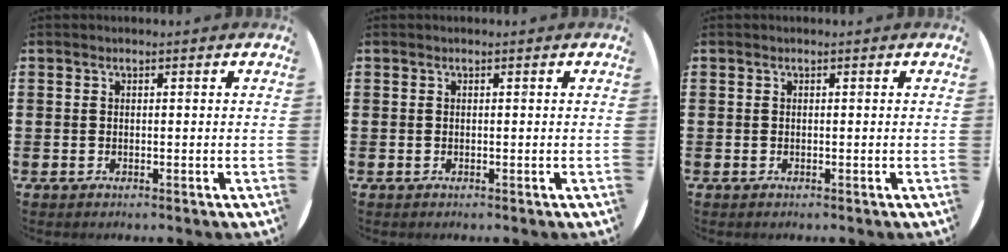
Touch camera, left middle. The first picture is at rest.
{"total": 0.0}
{"total": 0.0}